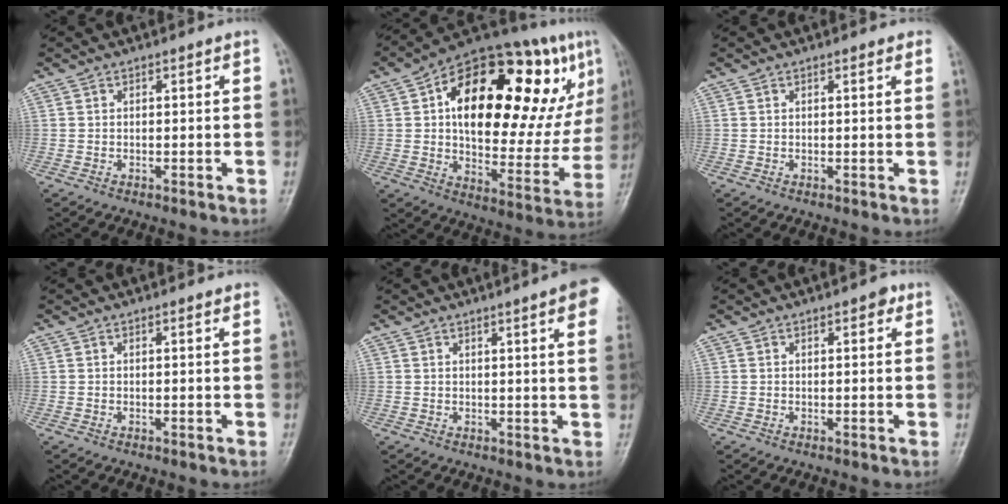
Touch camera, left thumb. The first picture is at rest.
{"total": 32.9, "force": [10.8, 15.2, 27.1], "torque": [-0.351, 0.022, 0.168]}
{"total": 1.5, "force": [0.9, 0.4, 1.1], "torque": [-0.009, 0.001, 0.007]}
{"total": 0.7, "force": [0.4, 0.2, 0.6], "torque": [-0.008, 0.000, 0.003]}
{"total": 8.6, "force": [4.4, 0.7, 7.4], "torque": [-0.078, -0.005, 0.043]}
{"total": 1.9, "force": [1.0, 0.9, 1.4], "torque": [-0.013, -0.001, 0.010]}